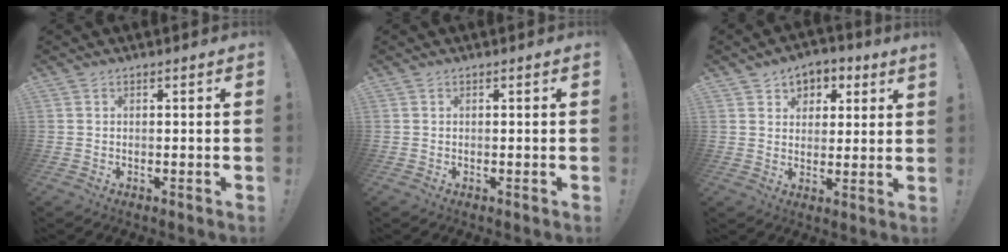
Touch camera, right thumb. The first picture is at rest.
{"total": 0.0}
{"total": 5.4, "force": [2.9, 4.3, 1.6], "torque": [-0.017, -0.018, 0.054]}